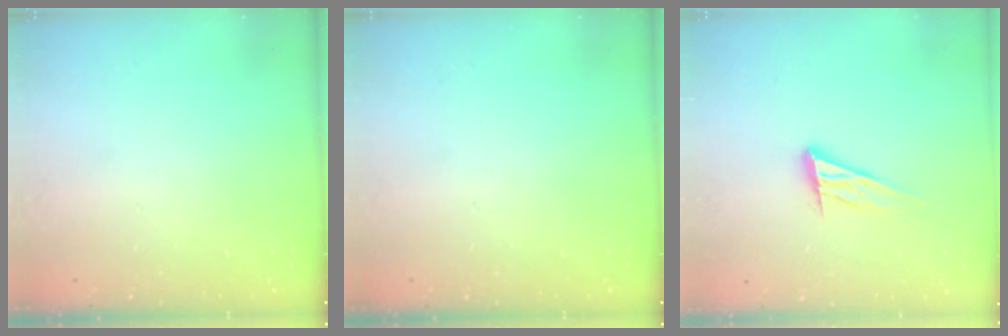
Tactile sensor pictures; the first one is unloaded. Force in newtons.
{"total": 0.0}
{"total": 12.7, "press": 12.4, "slide": 2.8}